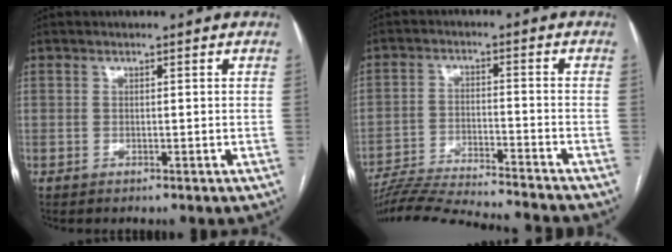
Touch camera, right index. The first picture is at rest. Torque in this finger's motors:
{"motor_torque": [-1.64, -0.50, -1.05, -0.21]}